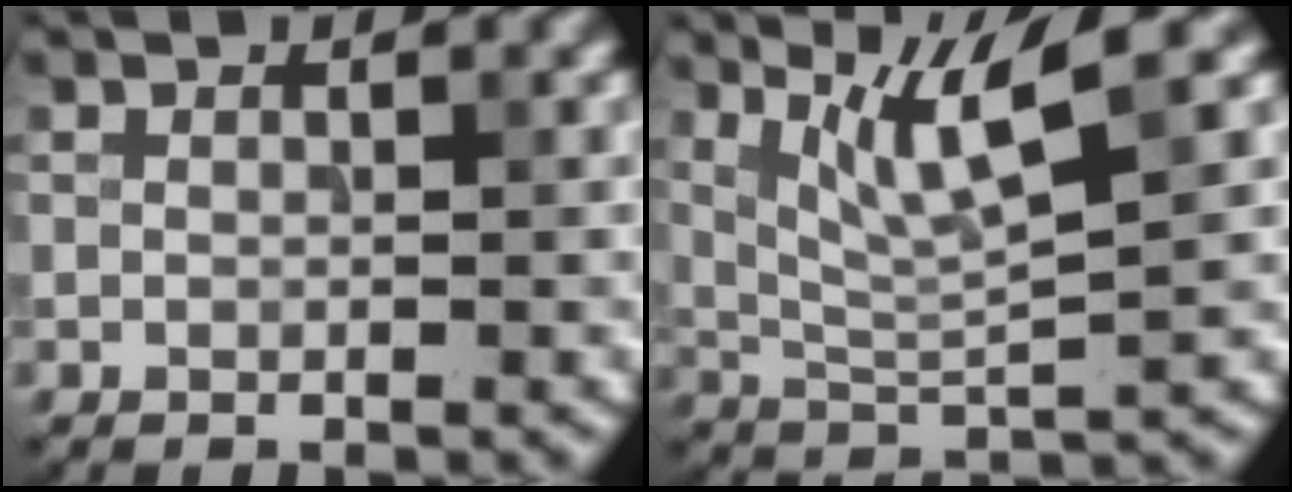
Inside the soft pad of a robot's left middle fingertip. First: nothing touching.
{"total": 5.8, "force": [2.9, 0.9, 5.0], "torque": [-0.098, 0.002, 0.062]}